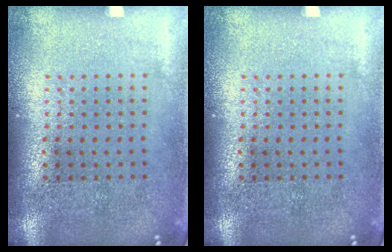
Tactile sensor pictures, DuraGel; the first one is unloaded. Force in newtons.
{"total": 0.0}